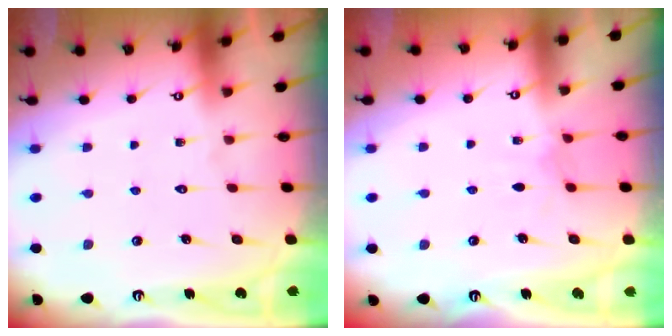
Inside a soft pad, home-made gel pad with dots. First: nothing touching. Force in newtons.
{"total": 3.2, "press": 3.2, "slide": 0.5}